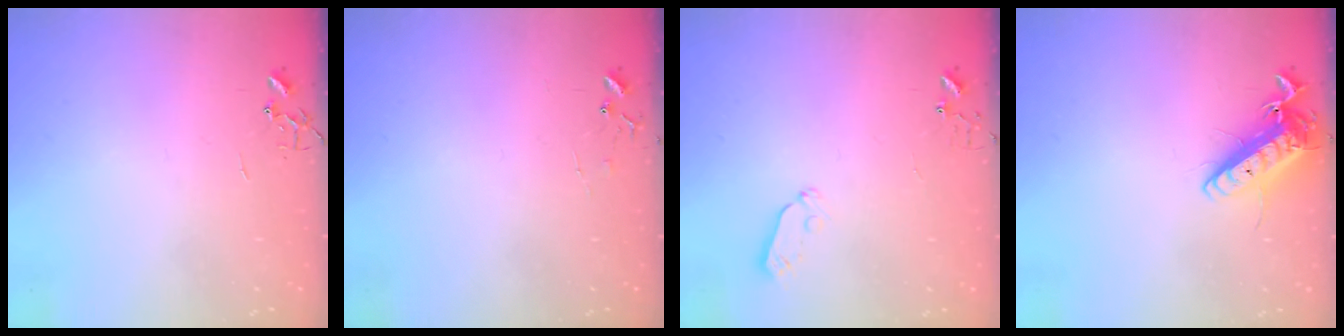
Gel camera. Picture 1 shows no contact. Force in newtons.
{"total": 6.9, "press": 6.9, "slide": 0.4}
{"total": 3.9, "press": 3.8, "slide": 0.6}
{"total": 14.0, "press": 13.9, "slide": 2.0}